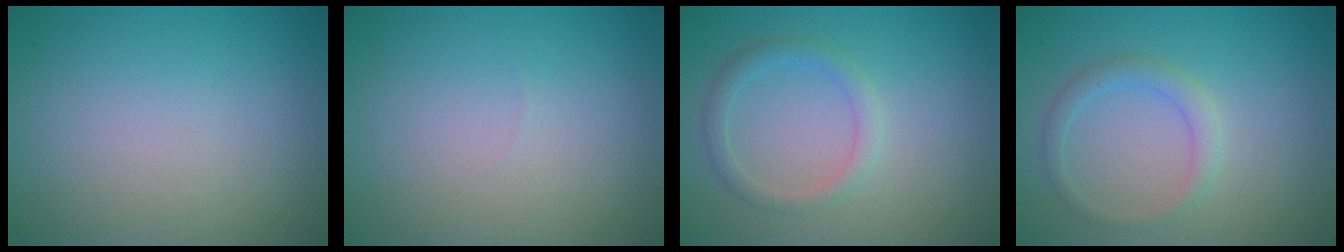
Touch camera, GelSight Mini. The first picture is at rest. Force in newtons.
{"total": 0.0}
{"total": 1.9, "press": 1.9, "slide": 0.1}
{"total": 1.8, "press": 1.8, "slide": 0.0}